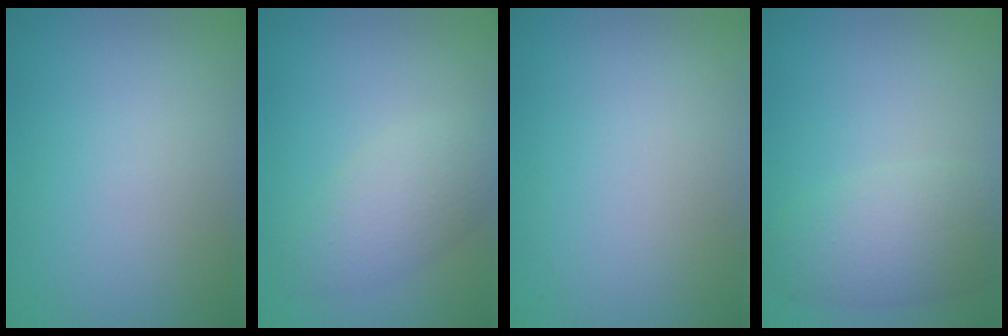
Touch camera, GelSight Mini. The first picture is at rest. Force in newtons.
{"total": 3.7, "press": 3.7, "slide": 0.1}
{"total": 0.0}
{"total": 4.6, "press": 4.6, "slide": 0.2}